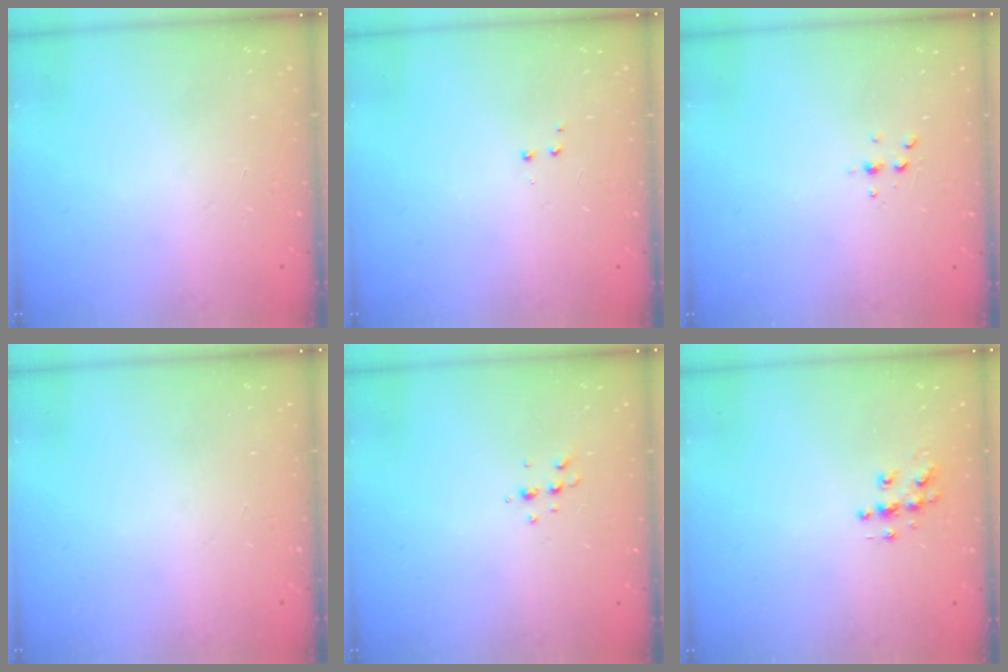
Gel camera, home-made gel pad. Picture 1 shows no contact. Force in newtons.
{"total": 2.8, "press": 2.7, "slide": 0.5}
{"total": 3.7, "press": 3.6, "slide": 0.5}
{"total": 0.0}
{"total": 4.3, "press": 4.2, "slide": 0.6}
{"total": 6.1, "press": 6.1, "slide": 0.3}